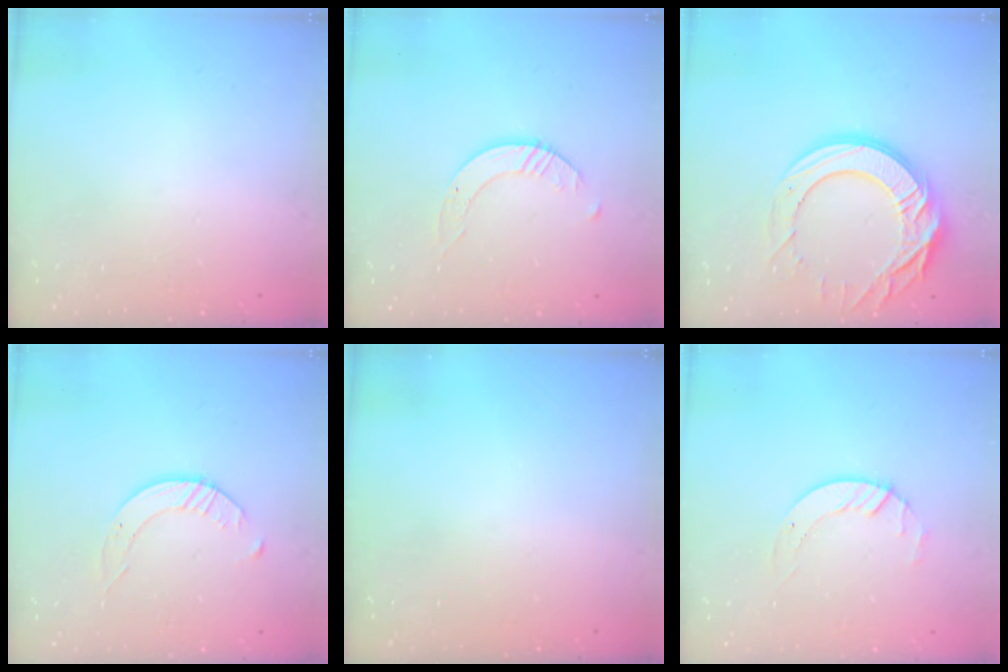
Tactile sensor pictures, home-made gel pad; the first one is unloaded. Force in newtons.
{"total": 2.6, "press": 2.6, "slide": 0.3}
{"total": 17.9, "press": 17.8, "slide": 1.9}
{"total": 3.5, "press": 3.5, "slide": 0.5}
{"total": 0.0}
{"total": 3.6, "press": 3.6, "slide": 0.4}